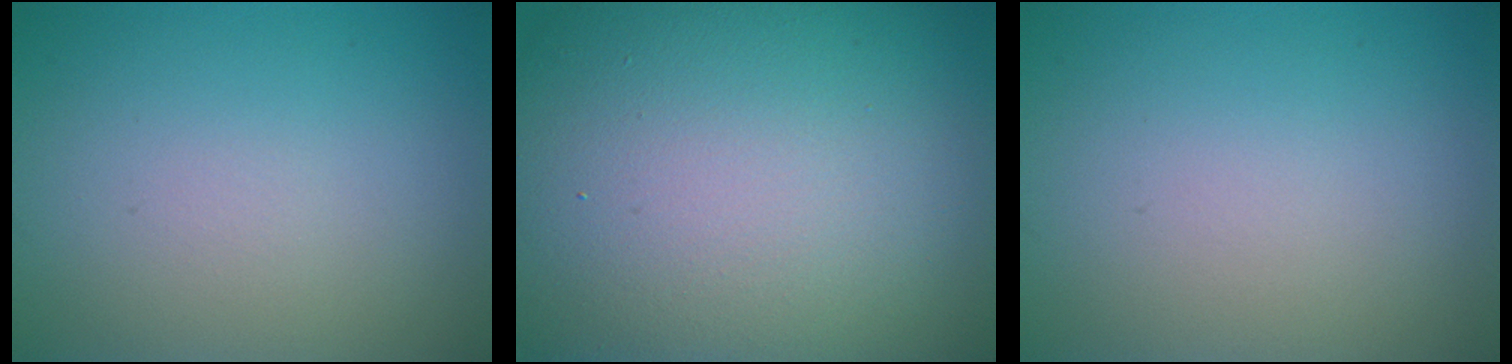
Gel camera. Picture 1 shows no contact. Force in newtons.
{"total": 22.1, "press": 22.0, "slide": 1.5}
{"total": 0.0}